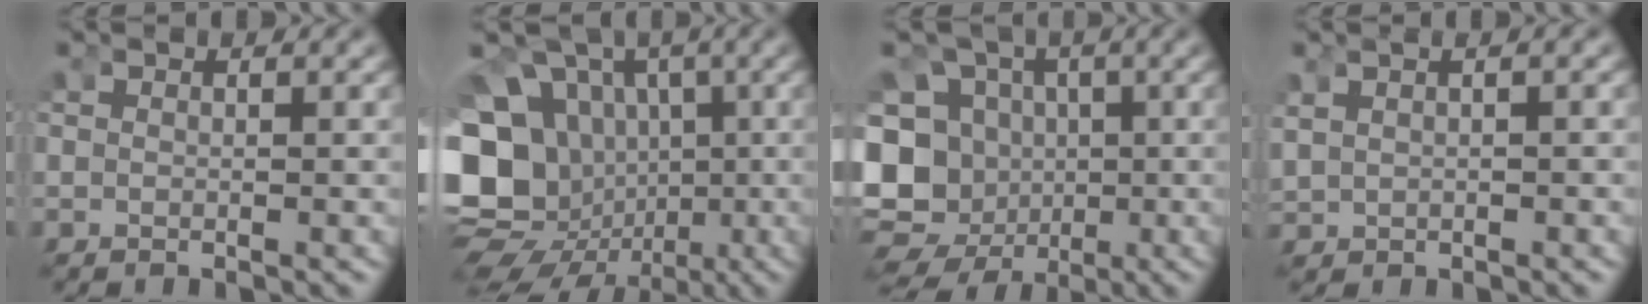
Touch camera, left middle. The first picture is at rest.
{"total": 17.2, "force": [-2.8, 14.9, 8.2], "torque": [-0.192, -0.067, -0.043]}
{"total": 16.7, "force": [-2.8, 14.9, 6.9], "torque": [-0.167, -0.061, -0.042]}
{"total": 2.5, "force": [0.8, 1.8, 1.5], "torque": [-0.029, 0.012, 0.013]}